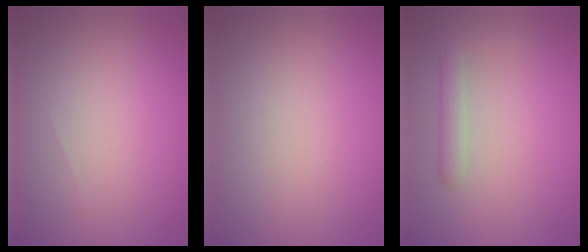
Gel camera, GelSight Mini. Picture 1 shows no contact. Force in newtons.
{"total": 0.0}
{"total": 1.9, "press": 1.9, "slide": 0.1}